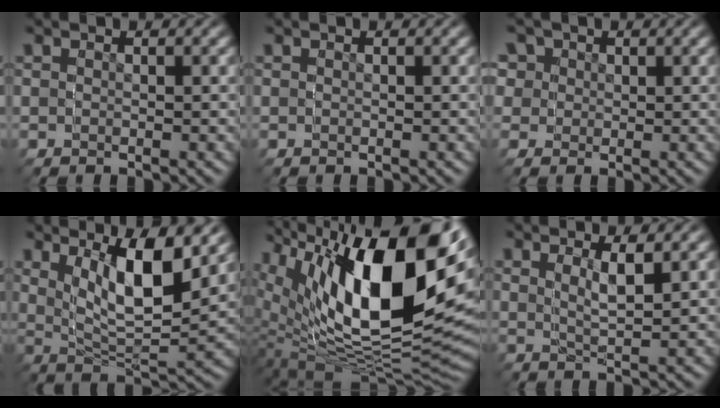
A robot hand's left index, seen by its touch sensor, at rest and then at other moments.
{"total": 0.0}
{"total": 5.8, "force": [1.4, 5.6, 0.4], "torque": [-0.024, -0.022, 0.027]}
{"total": 6.1, "force": [5.3, 1.1, 2.8], "torque": [-0.091, 0.033, 0.065]}
{"total": 16.4, "force": [4.7, 9.3, 12.6], "torque": [-0.217, 0.013, 0.078]}
{"total": 2.7, "force": [2.2, -1.6, 0.2], "torque": [-0.002, 0.016, 0.029]}